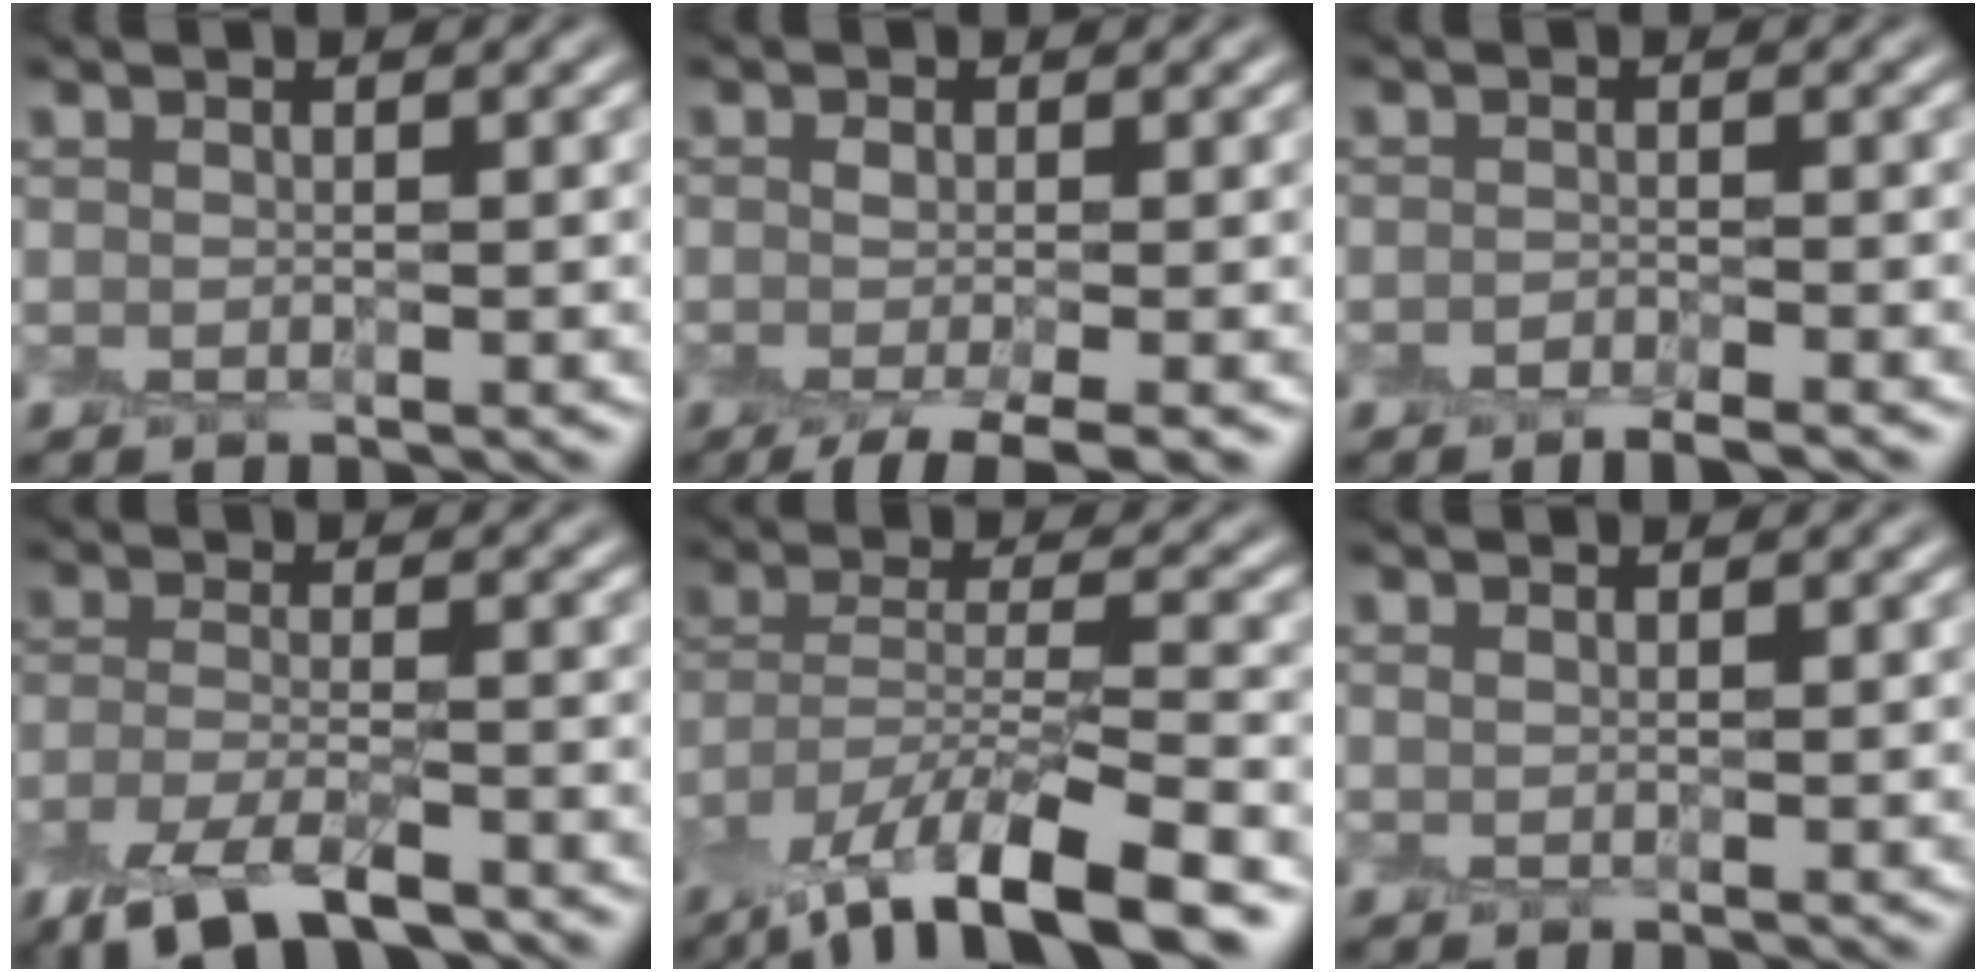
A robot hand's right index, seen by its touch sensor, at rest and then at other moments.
{"total": 4.1, "force": [-2.1, 1.1, 3.3], "torque": [-0.056, -0.005, -0.044]}
{"total": 1.9, "force": [-1.6, 0.3, 1.0], "torque": [-0.017, -0.005, -0.031]}
{"total": 6.4, "force": [-4.5, 2.4, 3.9], "torque": [-0.081, -0.013, -0.089]}
{"total": 10.5, "force": [-7.2, 3.0, 7.1], "torque": [-0.122, -0.005, -0.137]}
{"total": 0.5, "force": [0.4, 0.3, 0.3], "torque": [-0.005, 0.000, 0.008]}